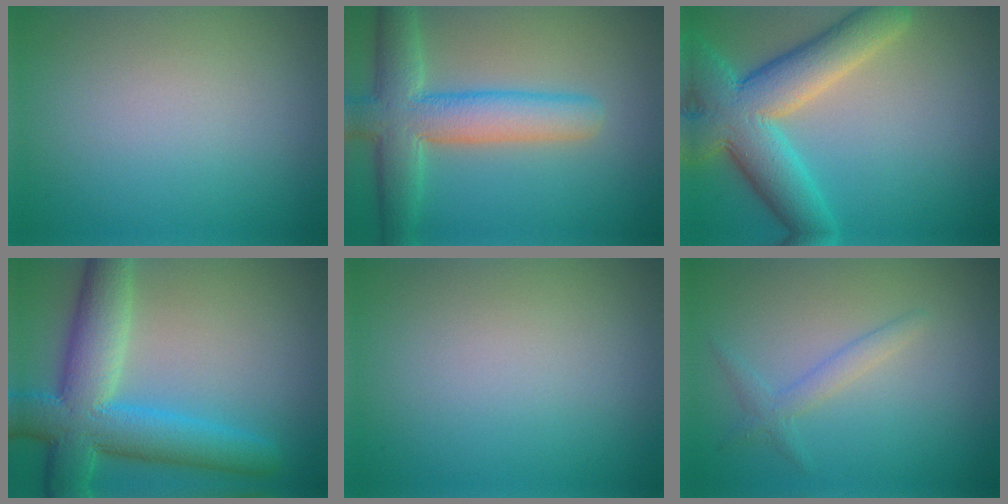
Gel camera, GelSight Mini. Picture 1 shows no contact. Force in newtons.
{"total": 7.0, "press": 7.0, "slide": 0.4}
{"total": 9.1, "press": 9.1, "slide": 0.5}
{"total": 9.1, "press": 9.0, "slide": 0.5}
{"total": 0.0}
{"total": 1.7, "press": 1.6, "slide": 0.2}